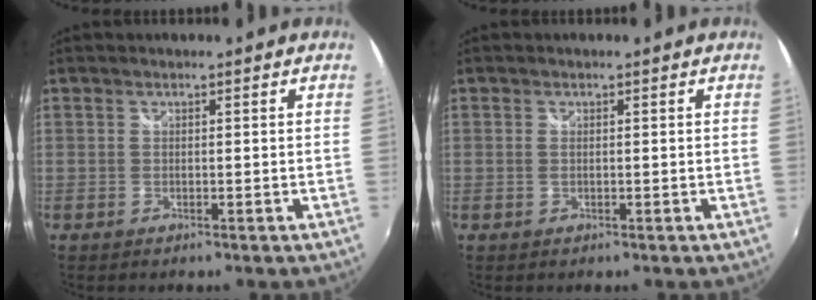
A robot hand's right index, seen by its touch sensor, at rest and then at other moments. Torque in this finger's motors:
{"motor_torque": [-1.27, 0.72, -0.03, 0.01]}